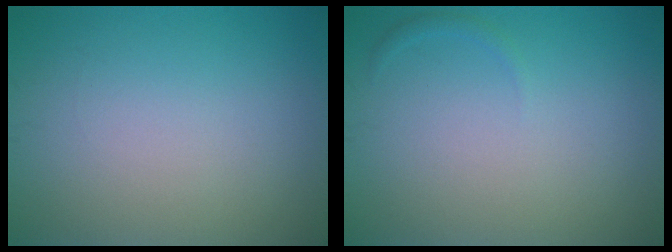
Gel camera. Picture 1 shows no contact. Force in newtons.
{"total": 0.5, "press": 0.5, "slide": 0.1}